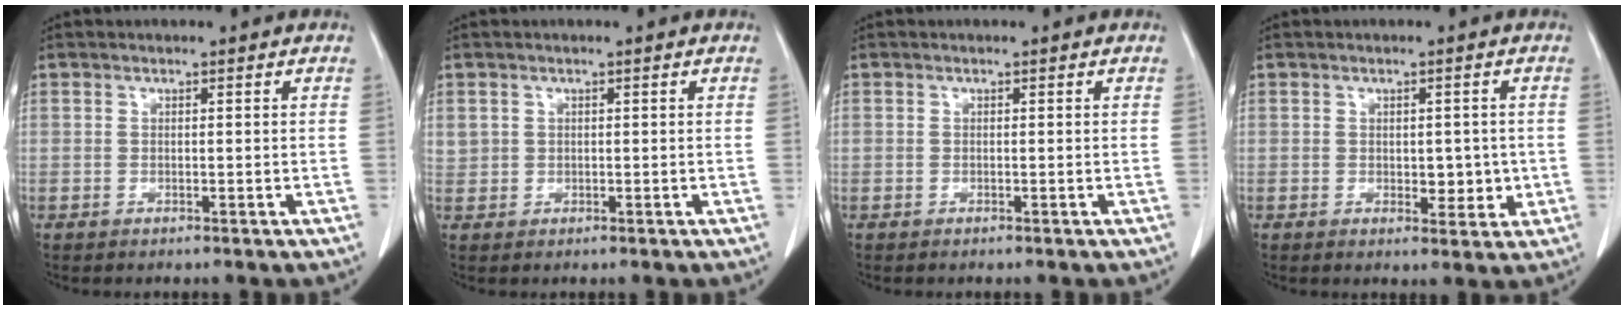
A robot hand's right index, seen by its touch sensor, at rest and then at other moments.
{"total": 1.9, "force": [0.7, 1.8, 0.3], "torque": [0.009, 0.011, 0.017]}
{"total": 0.0}
{"total": 3.6, "force": [-0.1, 2.2, 2.9], "torque": [-0.026, -0.001, 0.008]}